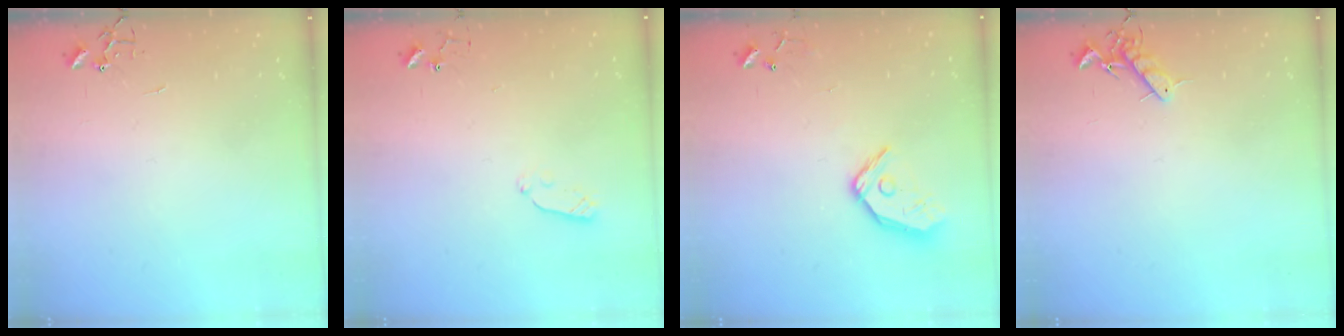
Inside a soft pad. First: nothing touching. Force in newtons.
{"total": 4.5, "press": 4.5, "slide": 0.4}
{"total": 12.4, "press": 12.2, "slide": 2.1}
{"total": 7.2, "press": 7.1, "slide": 1.1}